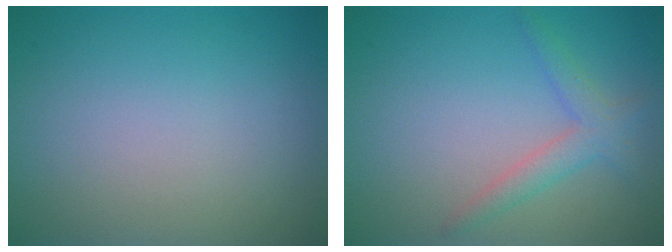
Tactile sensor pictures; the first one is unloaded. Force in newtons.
{"total": 2.4, "press": 2.4, "slide": 0.2}